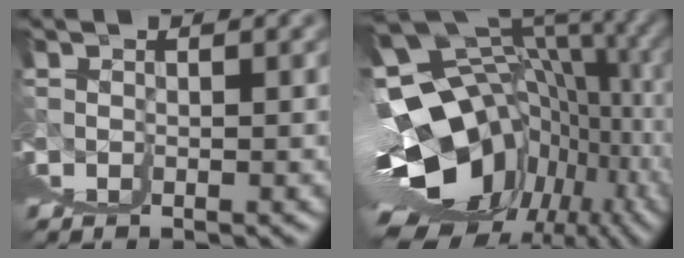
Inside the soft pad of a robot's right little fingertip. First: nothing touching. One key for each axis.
{"total": 17.8, "fx": 0.5, "fy": 7.0, "fz": 16.3, "tx": -0.202, "ty": -0.005, "tz": 0.033}